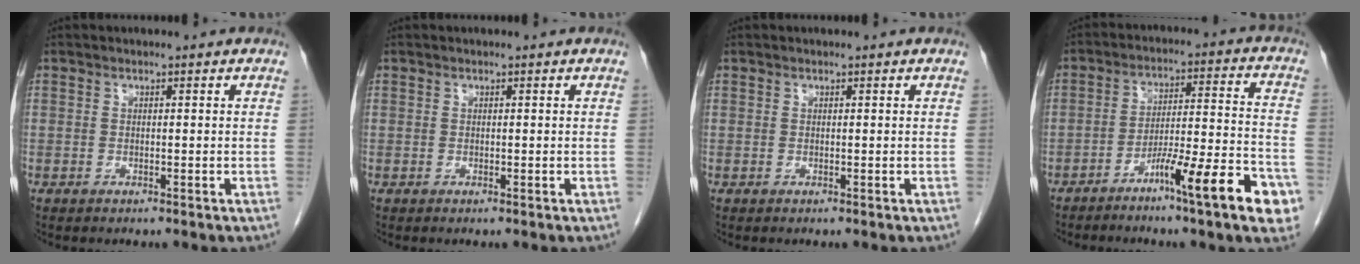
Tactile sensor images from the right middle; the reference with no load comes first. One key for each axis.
{"total": 0.0}
{"total": 0.0}
{"total": 14.2, "fx": -7.7, "fy": 0.3, "fz": 11.9, "tx": -0.167, "ty": 0.003, "tz": -0.119}